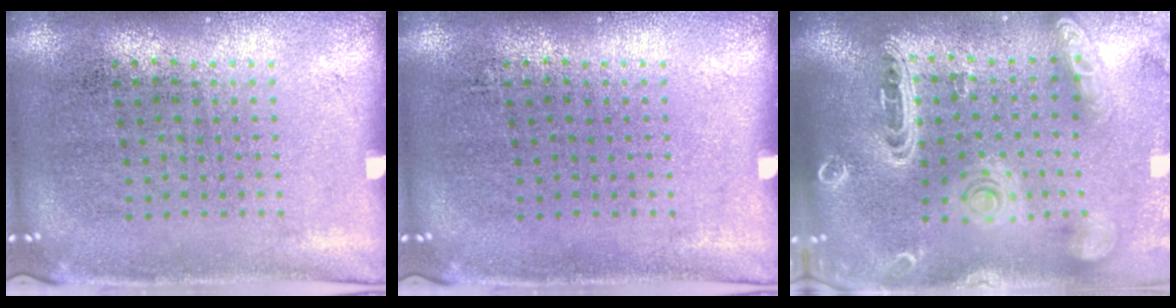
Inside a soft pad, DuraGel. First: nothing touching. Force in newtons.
{"total": 0.0}
{"total": 2.8, "press": 2.5, "slide": 1.4}